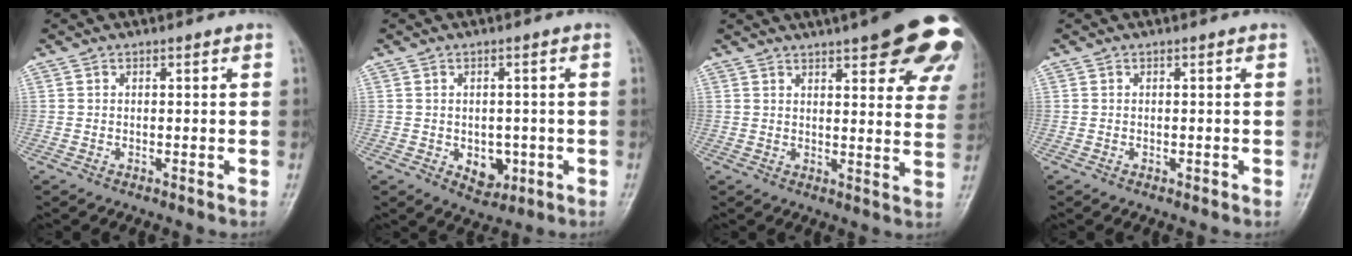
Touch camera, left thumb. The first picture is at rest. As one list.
[{"total": 5.2, "force": [-1.3, 3.8, 3.3], "torque": [-0.019, 0.003, -0.006]}, {"total": 22.2, "force": [13.4, 6.2, 16.5], "torque": [-0.175, -0.021, 0.152]}, {"total": 0.8, "force": [-0.3, 0.4, 0.6], "torque": [-0.006, 0.007, -0.004]}]